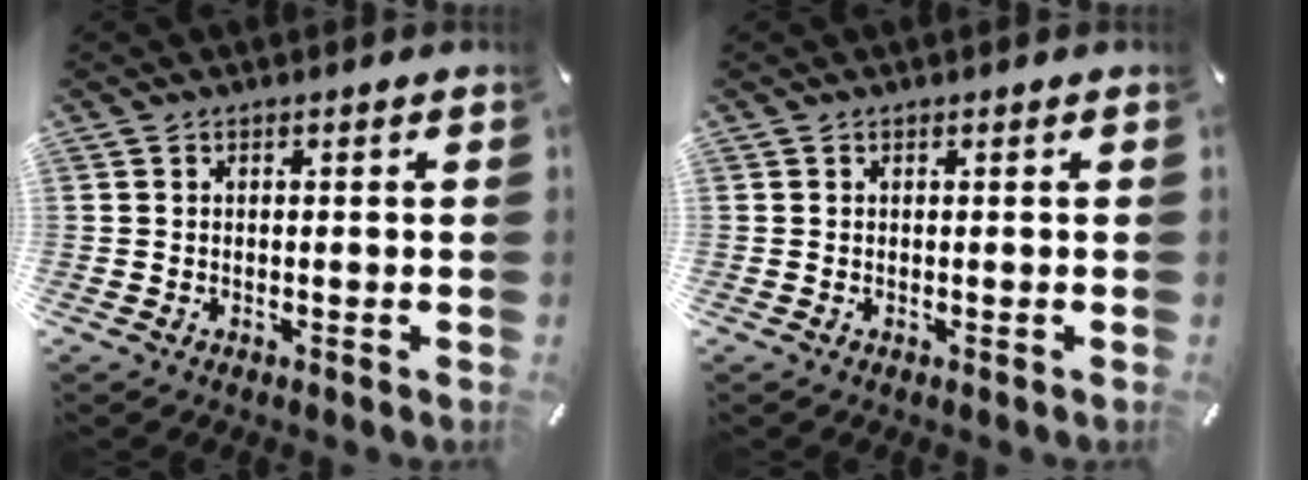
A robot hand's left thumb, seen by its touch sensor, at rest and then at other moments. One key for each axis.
{"total": 0.0}